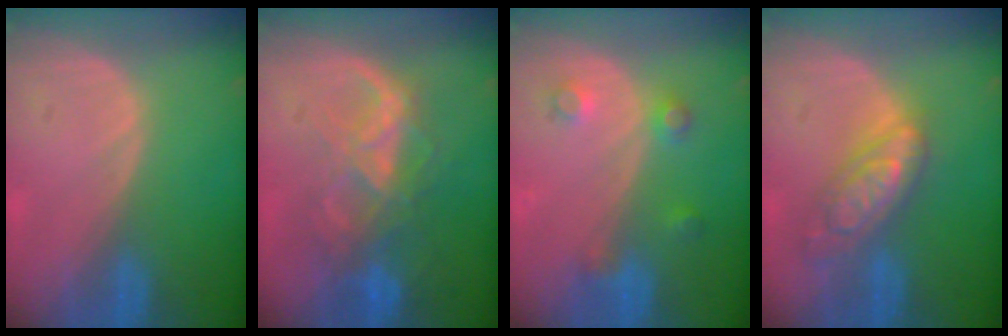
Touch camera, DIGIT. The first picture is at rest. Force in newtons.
{"total": 8.7, "press": 7.4, "slide": 4.6}
{"total": 3.6, "press": 3.4, "slide": 1.1}
{"total": 7.2, "press": 7.2, "slide": 0.6}